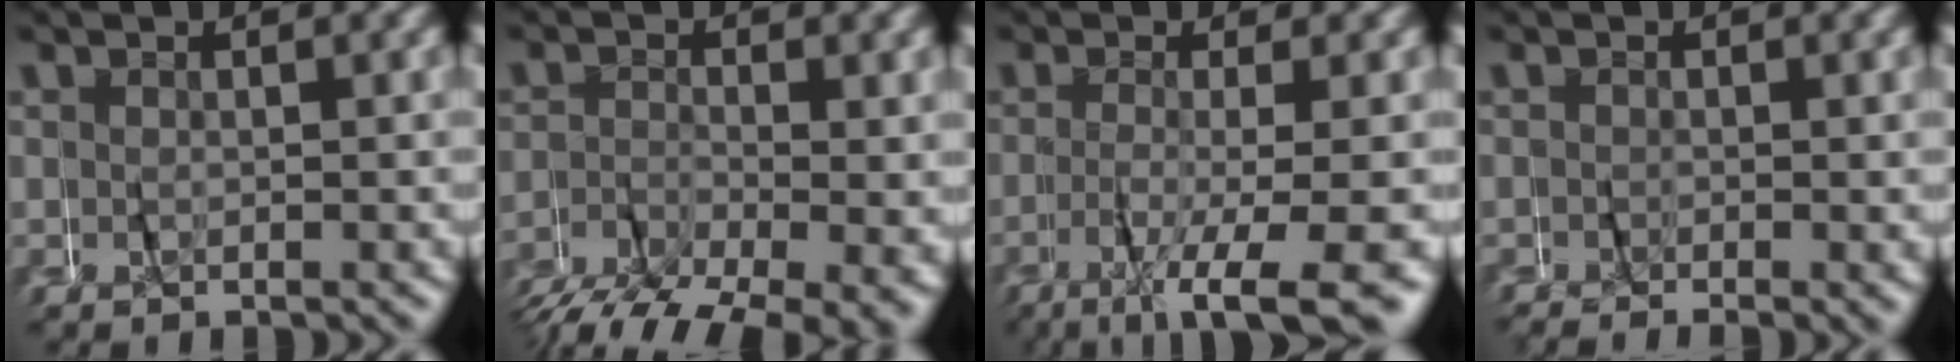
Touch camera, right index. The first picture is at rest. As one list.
[{"total": 5.5, "force": [-4.6, 1.4, 2.6], "torque": [-0.043, -0.013, -0.072]}, {"total": 6.8, "force": [-5.3, -0.2, 4.3], "torque": [-0.065, -0.017, -0.079]}, {"total": 1.4, "force": [-0.7, 0.6, 1.2], "torque": [-0.016, 0.000, -0.014]}]